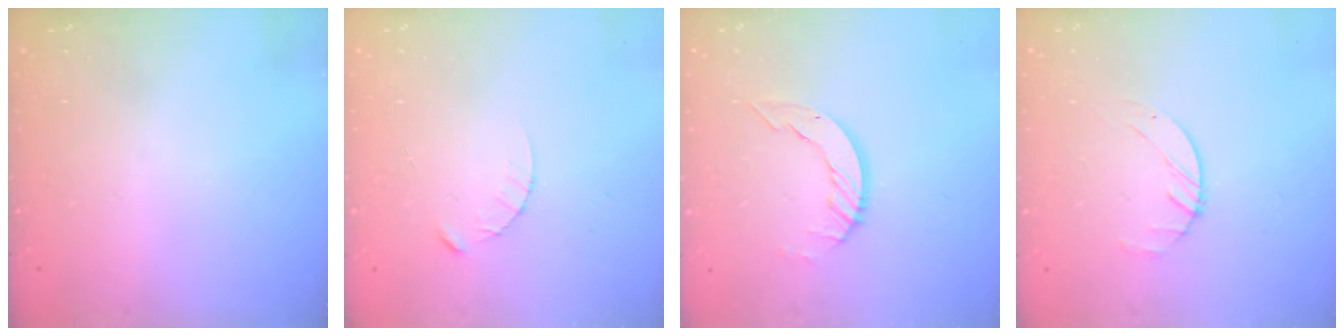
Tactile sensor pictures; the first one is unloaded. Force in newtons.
{"total": 2.5, "press": 2.5, "slide": 0.3}
{"total": 6.3, "press": 6.3, "slide": 0.2}
{"total": 1.4, "press": 1.4, "slide": 0.2}